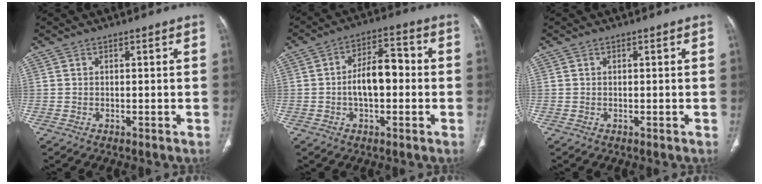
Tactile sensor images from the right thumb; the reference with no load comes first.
{"total": 9.2, "force": [-0.8, 4.9, 7.8], "torque": [-0.120, 0.031, -0.020]}
{"total": 0.0}